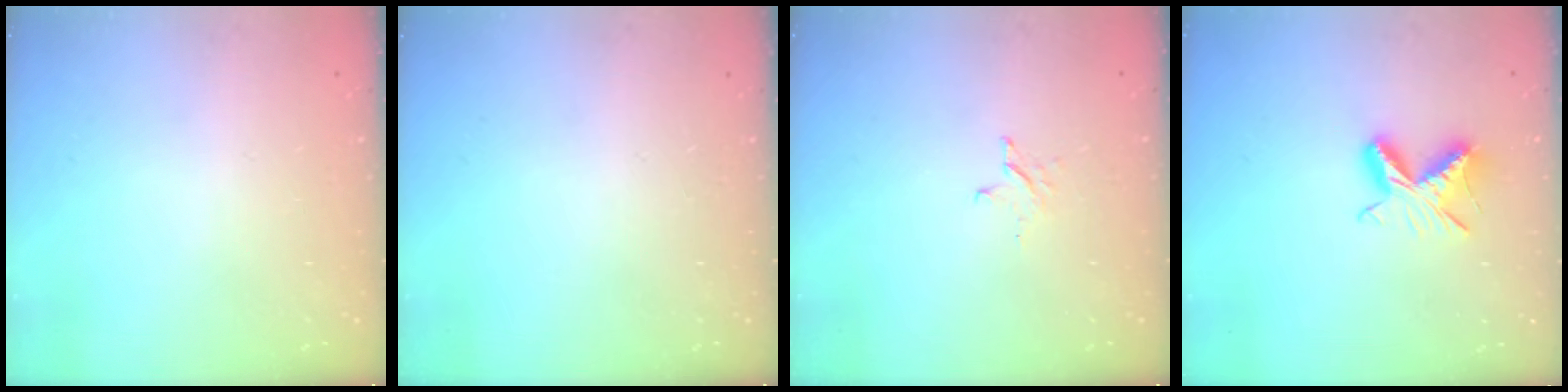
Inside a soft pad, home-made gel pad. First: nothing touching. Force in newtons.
{"total": 0.0}
{"total": 2.6, "press": 2.6, "slide": 0.3}
{"total": 8.7, "press": 8.7, "slide": 0.9}